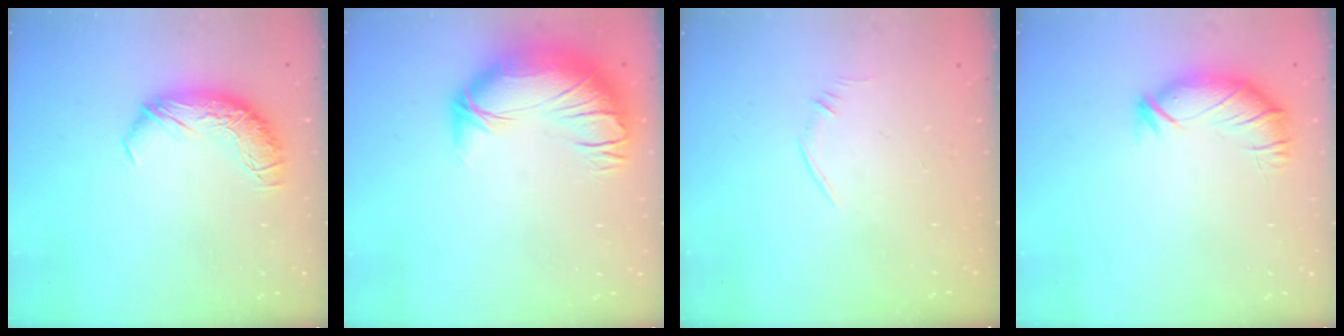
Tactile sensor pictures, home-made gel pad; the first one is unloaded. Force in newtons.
{"total": 3.8, "press": 2.3, "slide": 3.0}
{"total": 6.1, "press": 6.0, "slide": 1.1}
{"total": 3.1, "press": 2.5, "slide": 1.9}